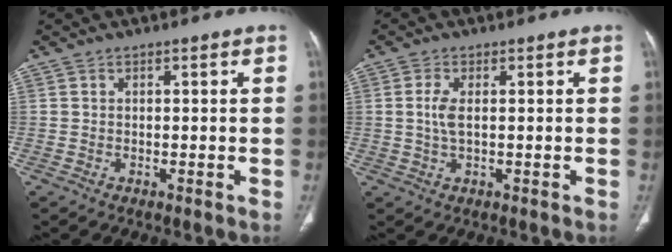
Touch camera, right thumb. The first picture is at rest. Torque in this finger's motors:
{"motor_torque": [-0.72, 0.18, -0.42, 0.06, 0.02]}